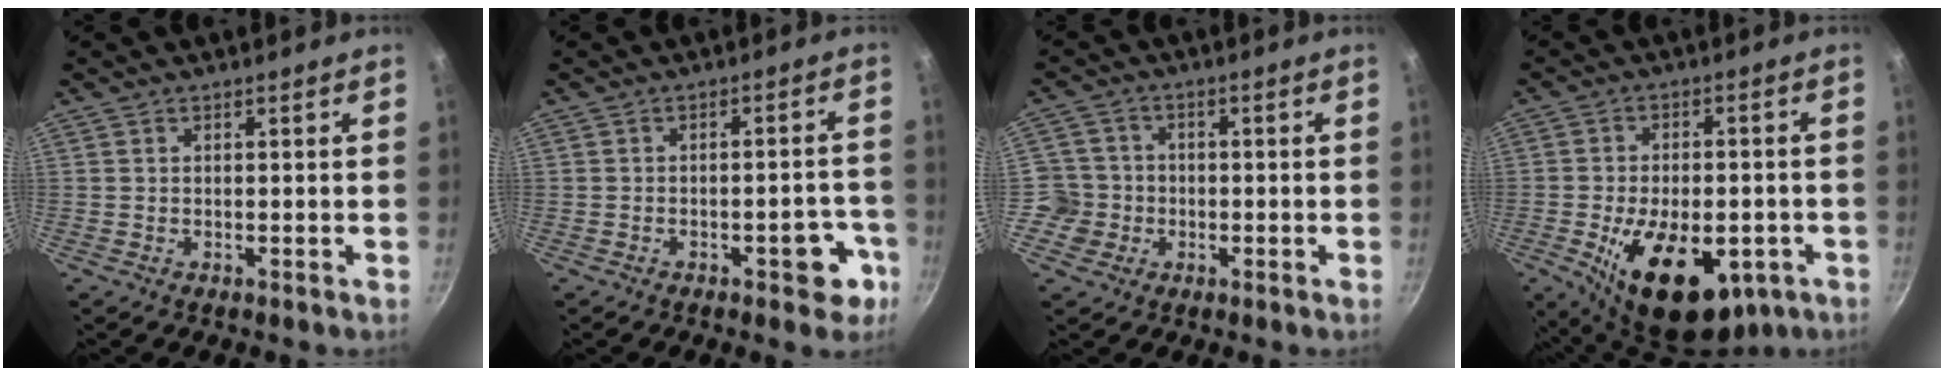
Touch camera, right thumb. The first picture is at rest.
{"total": 7.0, "force": [-3.3, 3.1, 5.3], "torque": [-0.037, 0.029, -0.037]}
{"total": 5.9, "force": [-1.5, 5.7, 0.8], "torque": [0.024, 0.019, -0.037]}
{"total": 19.2, "force": [-6.6, 10.7, 14.5], "torque": [-0.206, 0.005, -0.086]}